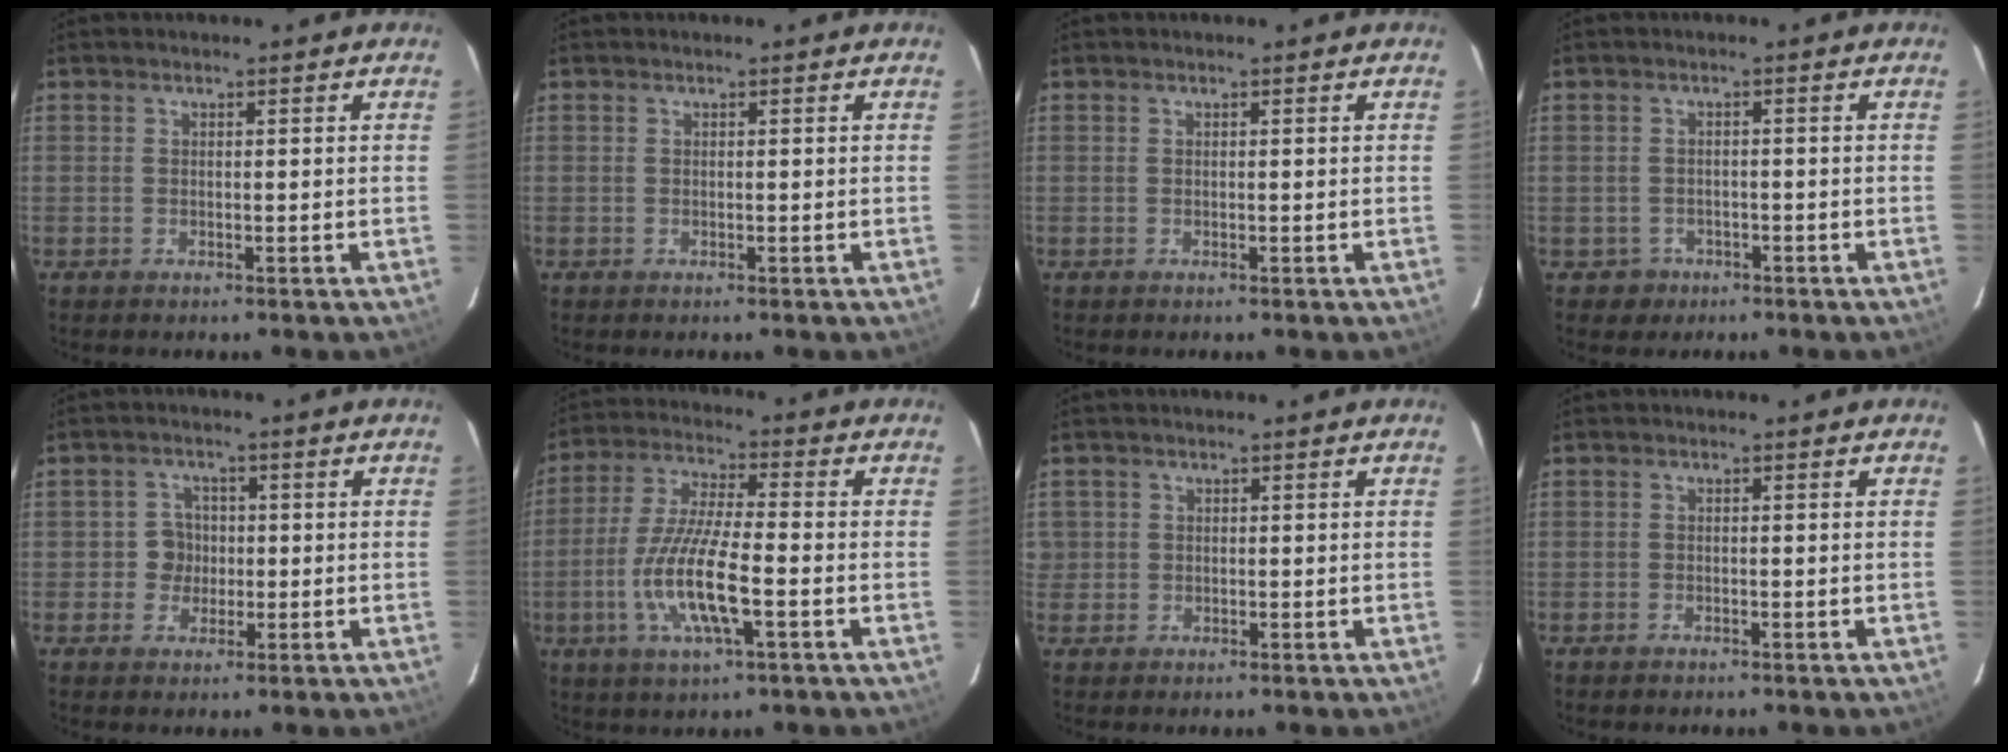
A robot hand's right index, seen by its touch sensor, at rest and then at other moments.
{"total": 0.0}
{"total": 0.0}
{"total": 3.2, "force": [-1.5, 2.7, 0.2], "torque": [-0.016, 0.006, -0.018]}
{"total": 3.8, "force": [-0.6, 3.7, 0.4], "torque": [-0.002, 0.015, -0.013]}
{"total": 13.1, "force": [-4.1, 2.7, 12.2], "torque": [-0.253, -0.010, -0.078]}
{"total": 1.8, "force": [-0.1, 1.8, -0.1], "torque": [0.009, 0.011, 0.001]}
{"total": 0.8, "force": [-0.7, 0.4, 0.0], "torque": [-0.006, 0.002, -0.013]}